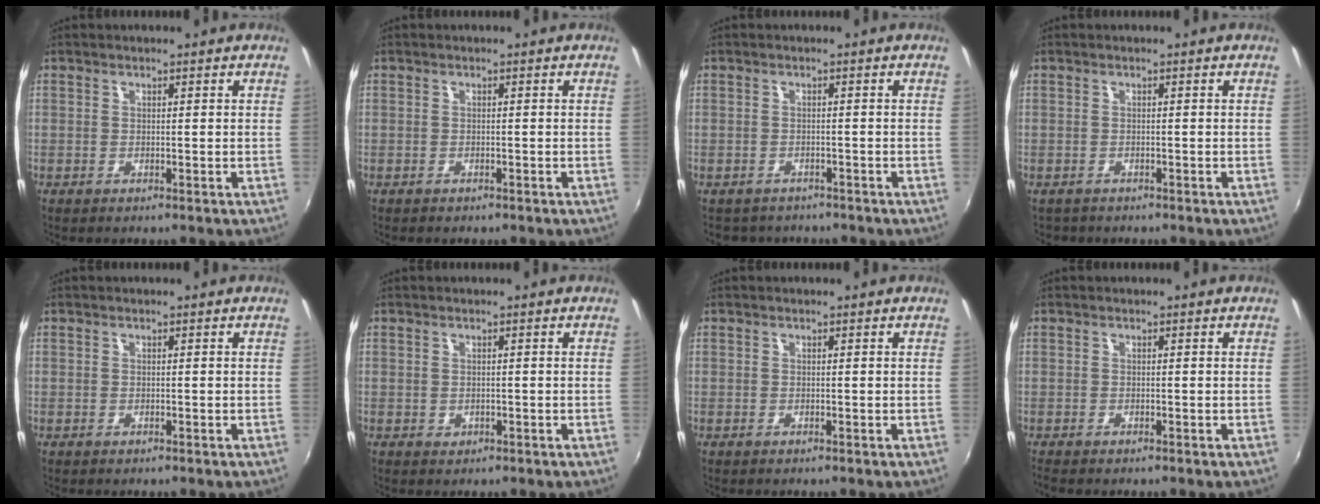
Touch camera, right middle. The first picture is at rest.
{"total": 0.9, "force": [-0.7, 0.5, 0.2], "torque": [-0.007, 0.000, -0.010]}
{"total": 4.0, "force": [-3.4, 1.9, 0.5], "torque": [-0.019, -0.010, -0.050]}
{"total": 1.4, "force": [-1.2, 0.8, 0.3], "torque": [-0.010, -0.003, -0.016]}
{"total": 0.0}
{"total": 0.8, "force": [-0.2, 0.8, 0.3], "torque": [-0.002, -0.001, -0.001]}
{"total": 0.0}
{"total": 1.4, "force": [-1.2, 0.3, 0.6], "torque": [-0.013, -0.008, -0.020]}